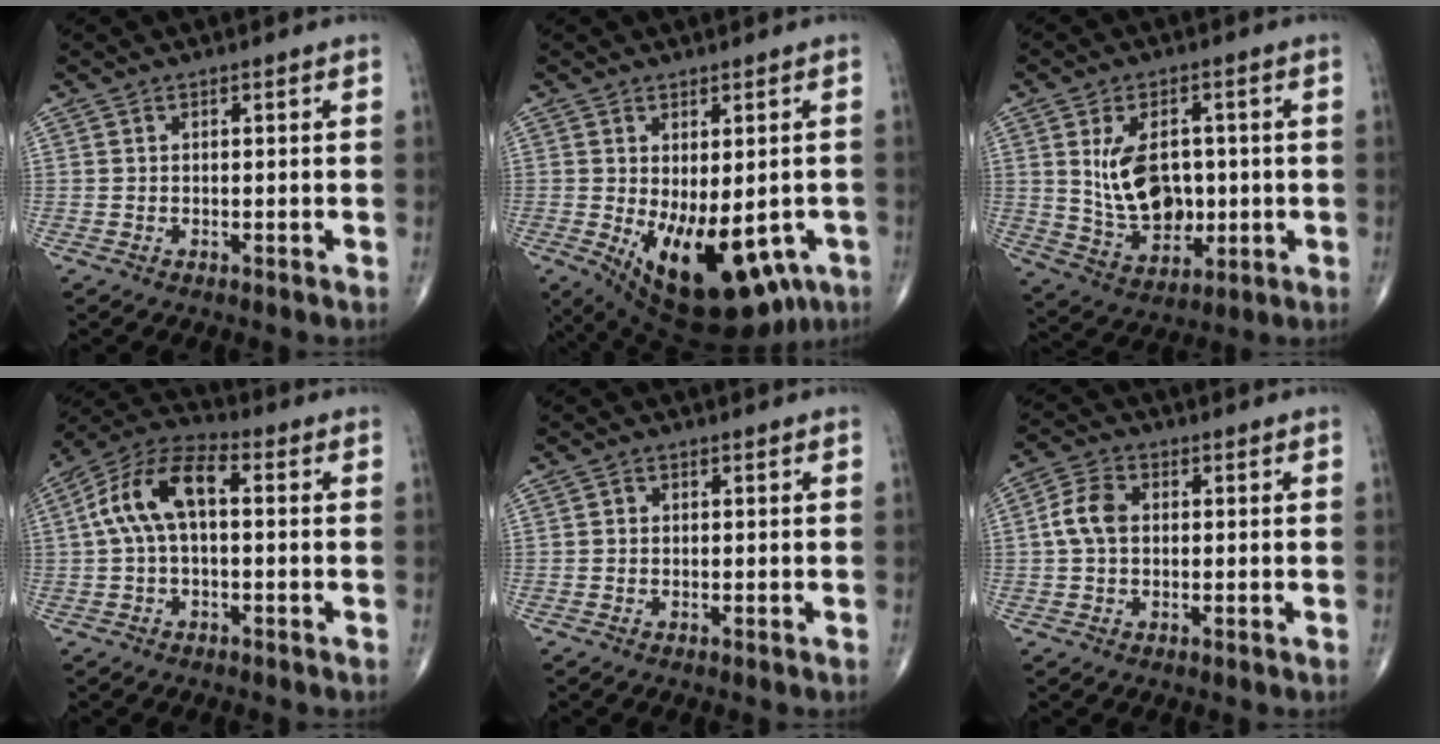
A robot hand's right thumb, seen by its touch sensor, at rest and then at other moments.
{"total": 18.5, "force": [-6.4, 9.3, 14.6], "torque": [-0.185, -0.011, -0.068]}
{"total": 12.2, "force": [1.0, 8.1, 9.1], "torque": [-0.129, -0.009, 0.035]}
{"total": 11.6, "force": [1.2, 5.8, 10.0], "torque": [-0.197, 0.041, 0.011]}
{"total": 0.7, "force": [0.0, 0.6, 0.3], "torque": [0.000, 0.002, -0.004]}
{"total": 5.7, "force": [0.3, 4.0, 4.1], "torque": [-0.083, 0.015, -0.002]}